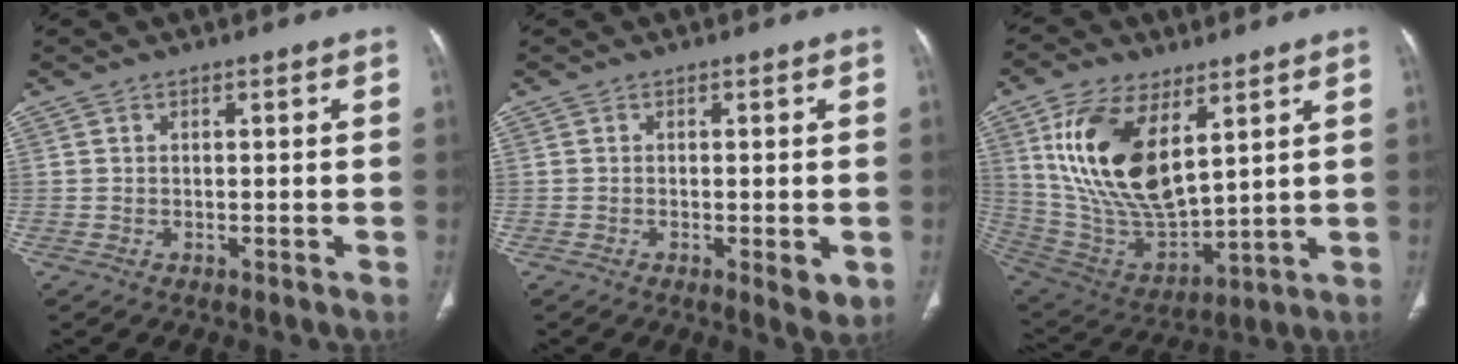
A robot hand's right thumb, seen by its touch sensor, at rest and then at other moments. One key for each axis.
{"total": 3.2, "fx": -0.8, "fy": 1.1, "fz": 3.0, "tx": -0.042, "ty": -0.009, "tz": -0.012}
{"total": 20.2, "fx": 7.5, "fy": 10.2, "fz": 15.8, "tx": -0.283, "ty": -0.032, "tz": 0.154}